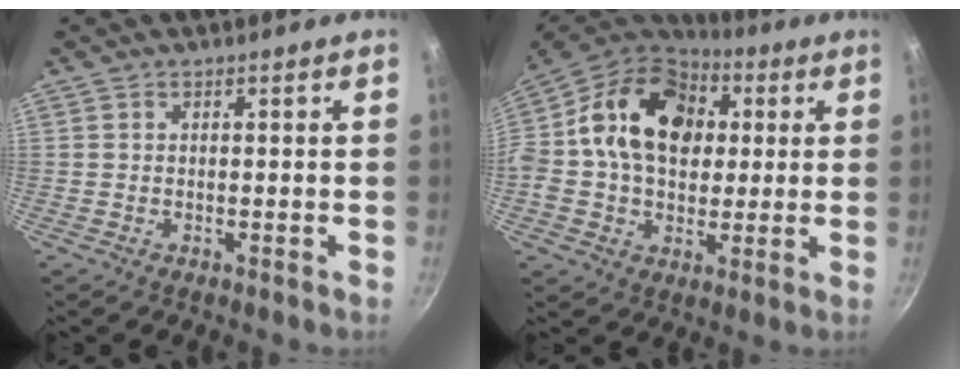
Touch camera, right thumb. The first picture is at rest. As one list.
[{"total": 21.6, "force": [4.1, 15.7, 14.2], "torque": [-0.223, 0.021, 0.053]}]